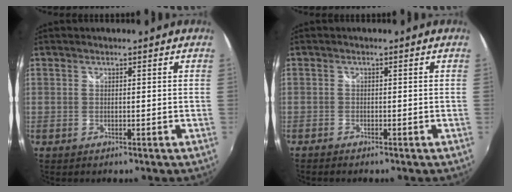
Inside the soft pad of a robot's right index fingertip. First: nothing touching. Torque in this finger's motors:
{"motor_torque": [0.02, -0.02, 0.04, 0.00]}